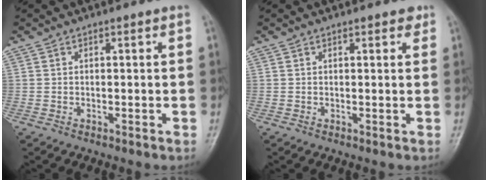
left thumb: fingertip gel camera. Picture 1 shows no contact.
{"total": 1.6, "force": [1.1, 0.8, 1.0], "torque": [-0.003, -0.002, 0.009]}